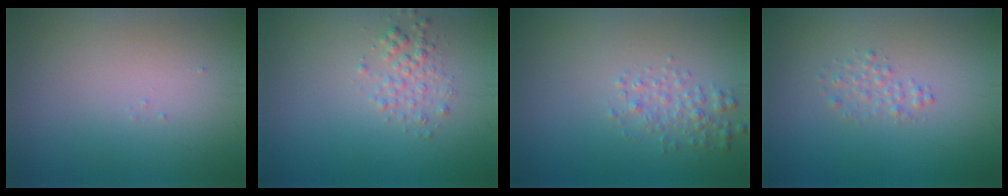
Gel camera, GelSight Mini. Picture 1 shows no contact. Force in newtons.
{"total": 1.7, "press": 1.7, "slide": 0.1}
{"total": 1.8, "press": 1.8, "slide": 0.0}
{"total": 1.2, "press": 1.2, "slide": 0.0}